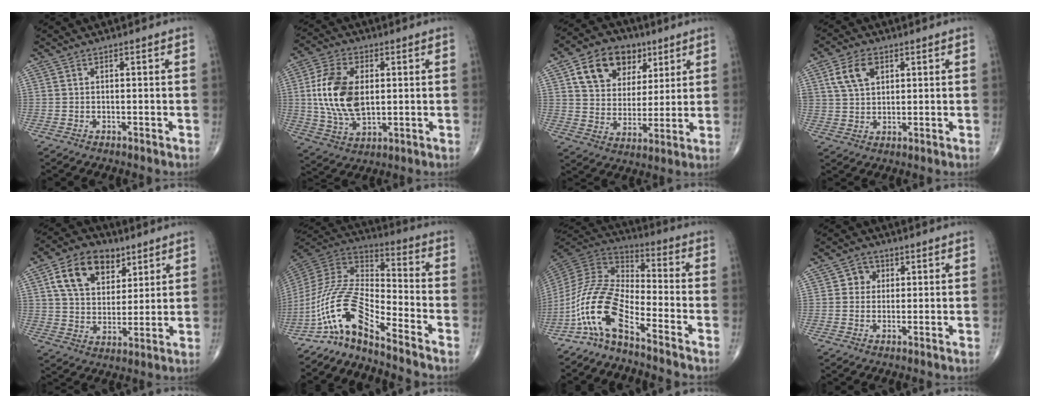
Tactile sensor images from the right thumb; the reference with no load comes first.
{"total": 14.7, "force": [1.6, 8.8, 11.7], "torque": [-0.220, -0.005, 0.034]}
{"total": 15.4, "force": [7.0, 11.2, 7.9], "torque": [-0.098, -0.013, 0.122]}
{"total": 7.4, "force": [3.0, 4.9, 4.6], "torque": [-0.074, -0.005, 0.060]}
{"total": 14.4, "force": [6.6, 9.8, 8.3], "torque": [-0.116, -0.016, 0.119]}
{"total": 13.5, "force": [-10.1, 2.9, 8.5], "torque": [-0.182, 0.086, -0.199]}
{"total": 12.3, "force": [-8.0, 4.0, 8.5], "torque": [-0.182, 0.077, -0.167]}
{"total": 3.8, "force": [1.0, 3.5, 1.1], "torque": [0.007, 0.003, 0.008]}